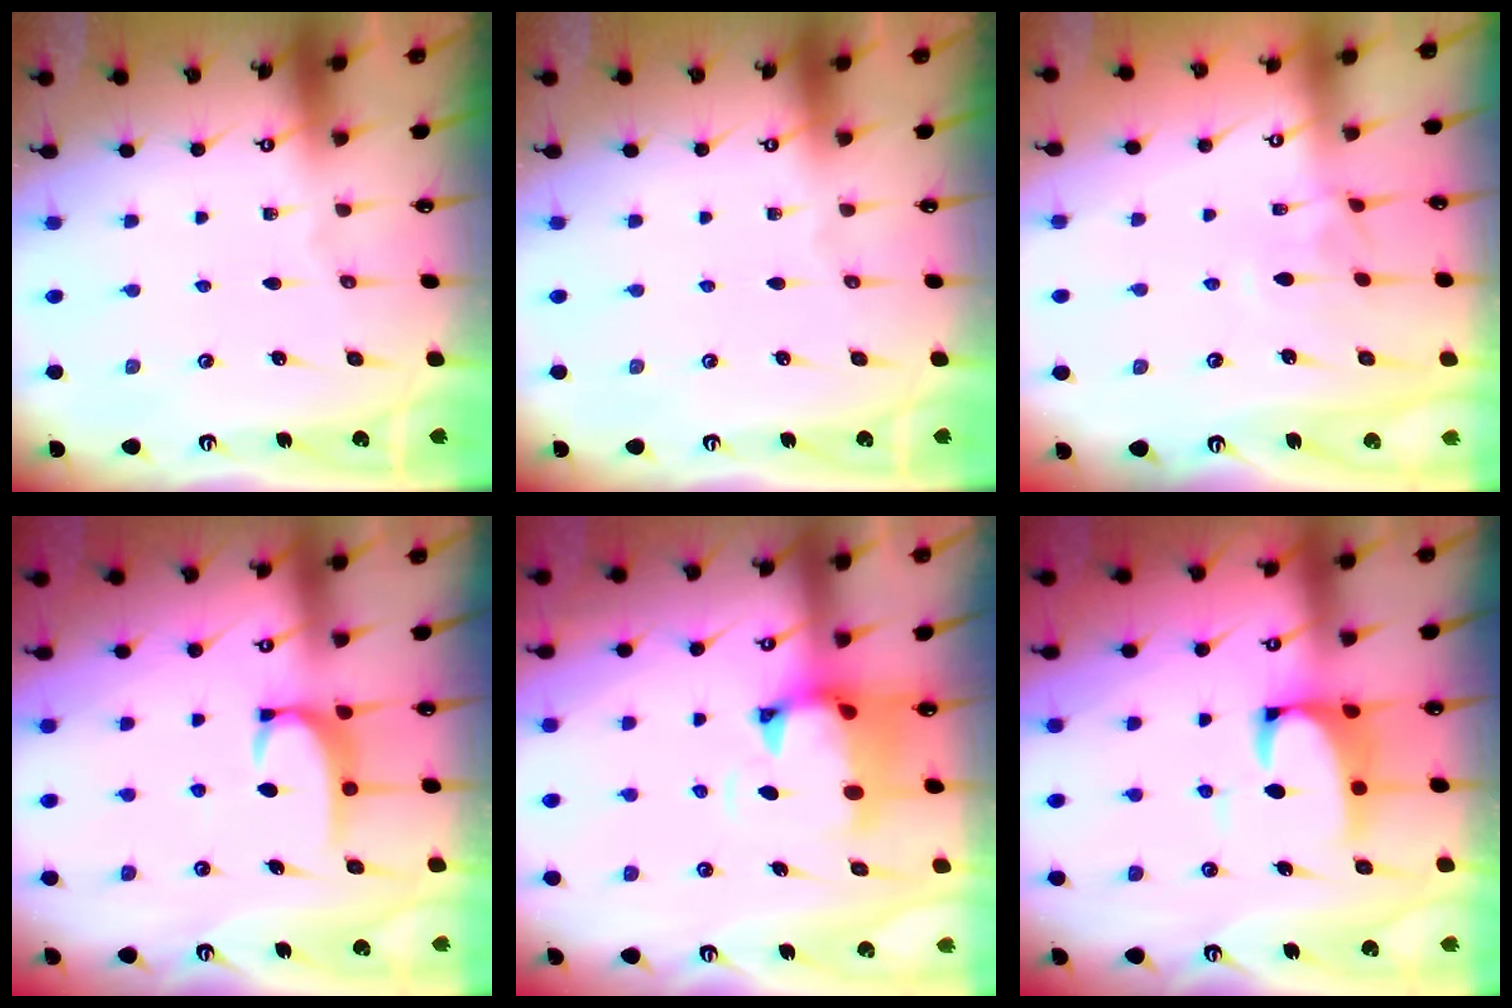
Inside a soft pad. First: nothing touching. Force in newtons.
{"total": 0.0}
{"total": 2.5, "press": 2.4, "slide": 0.6}
{"total": 3.6, "press": 3.6, "slide": 0.4}
{"total": 1.5, "press": 1.1, "slide": 1.1}
{"total": 3.9, "press": 3.7, "slide": 1.2}